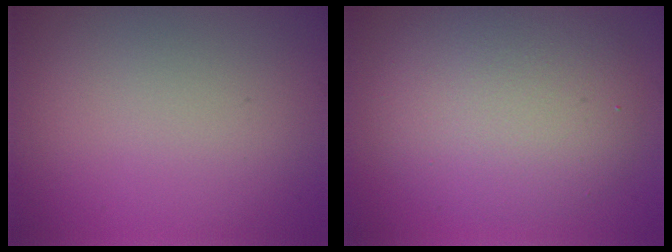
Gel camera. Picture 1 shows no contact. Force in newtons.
{"total": 6.8, "press": 6.8, "slide": 0.3}